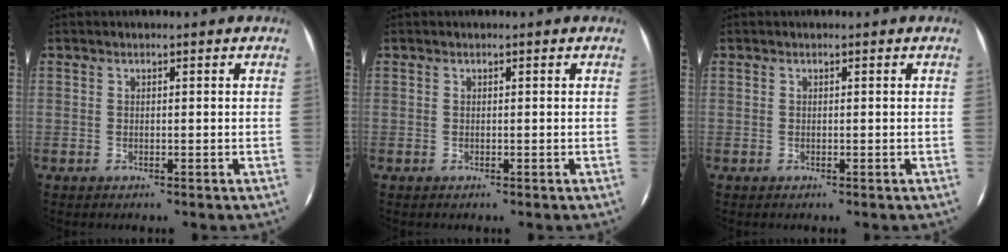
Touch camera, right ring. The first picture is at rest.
{"total": 0.0}
{"total": 0.0}